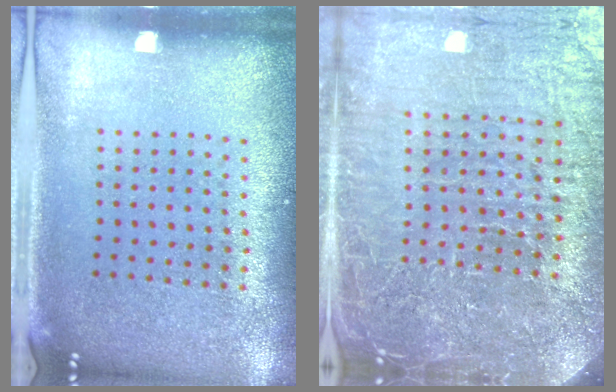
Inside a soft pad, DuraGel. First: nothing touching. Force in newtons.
{"total": 6.2, "press": 5.6, "slide": 2.8}